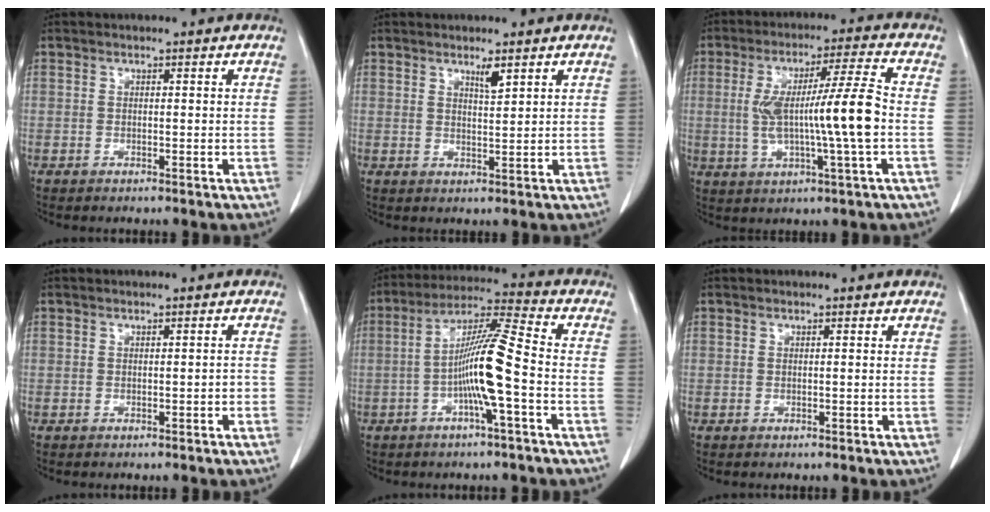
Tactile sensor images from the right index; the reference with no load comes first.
{"total": 2.1, "force": [1.5, 0.2, 1.5], "torque": [-0.030, -0.004, 0.029]}
{"total": 12.5, "force": [-0.7, -0.1, 12.5], "torque": [-0.232, 0.011, -0.013]}
{"total": 1.0, "force": [-0.4, 0.2, 0.8], "torque": [-0.009, 0.002, -0.005]}
{"total": 10.8, "force": [-2.6, -0.3, 10.5], "torque": [-0.198, 0.013, -0.054]}
{"total": 0.0}